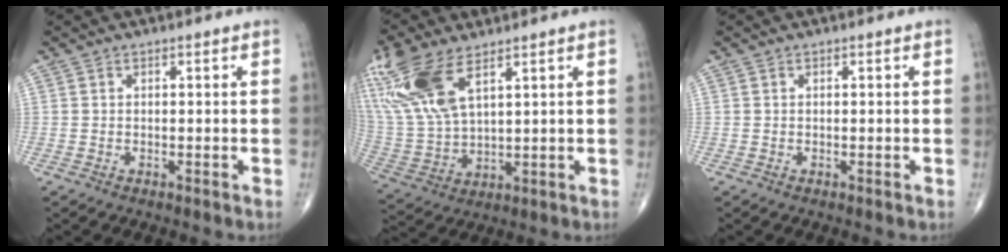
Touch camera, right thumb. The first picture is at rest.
{"total": 16.3, "force": [8.7, 7.0, 11.9], "torque": [-0.275, -0.019, 0.183]}
{"total": 0.0}